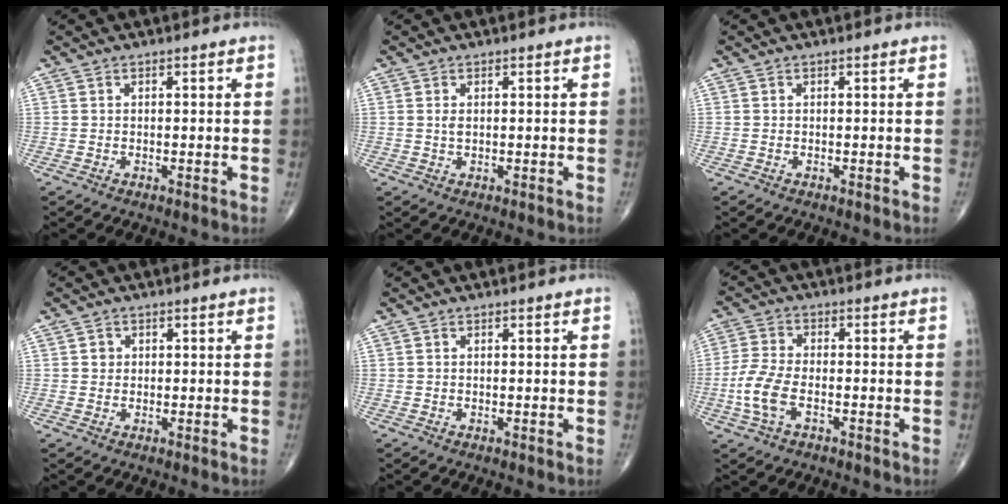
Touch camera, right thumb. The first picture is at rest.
{"total": 1.1, "force": [0.2, 0.5, 0.9], "torque": [-0.019, -0.001, 0.005]}
{"total": 0.0}
{"total": 1.2, "force": [0.2, 1.2, 0.3], "torque": [0.003, 0.003, 0.002]}
{"total": 0.0}
{"total": 7.4, "force": [-2.5, 3.8, 5.9], "torque": [-0.139, 0.015, -0.052]}